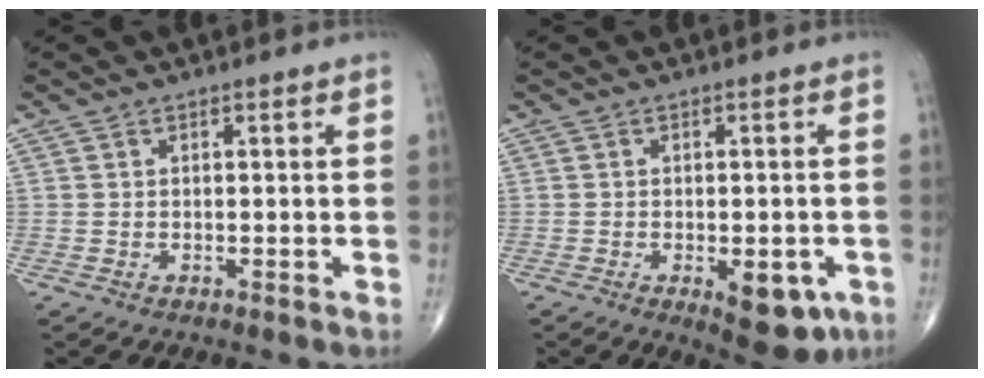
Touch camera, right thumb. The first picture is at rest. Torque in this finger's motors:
{"motor_torque": [1.96, 1.75, 0.82, -0.28, 0.08]}